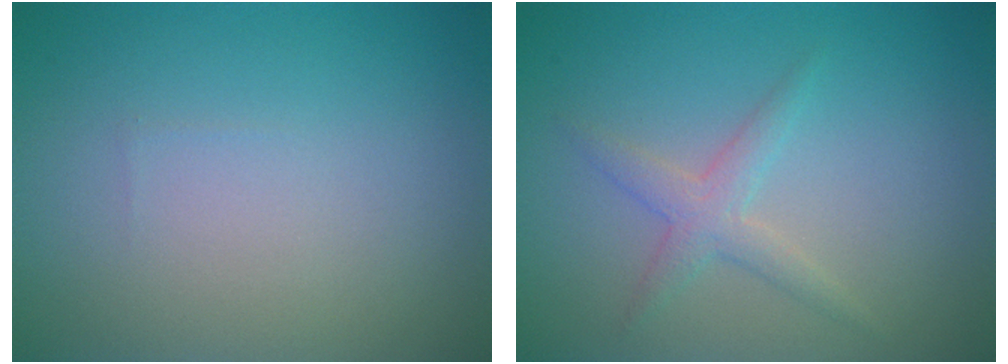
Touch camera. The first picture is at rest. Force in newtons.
{"total": 2.1, "press": 2.1, "slide": 0.0}